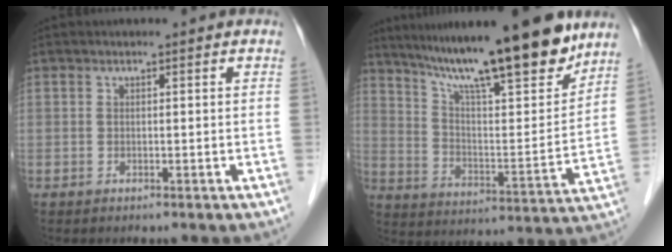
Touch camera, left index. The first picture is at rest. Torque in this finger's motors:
{"motor_torque": [0.47, -0.53, 0.59, 0.11]}